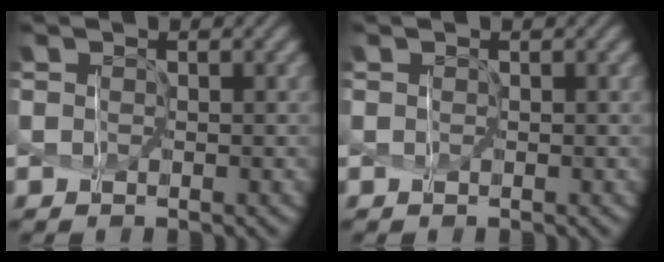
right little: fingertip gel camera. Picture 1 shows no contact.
{"total": 0.0}